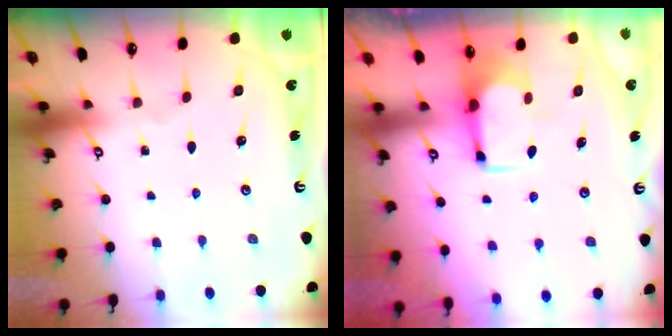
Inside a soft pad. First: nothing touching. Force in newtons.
{"total": 1.8, "press": 1.7, "slide": 0.6}